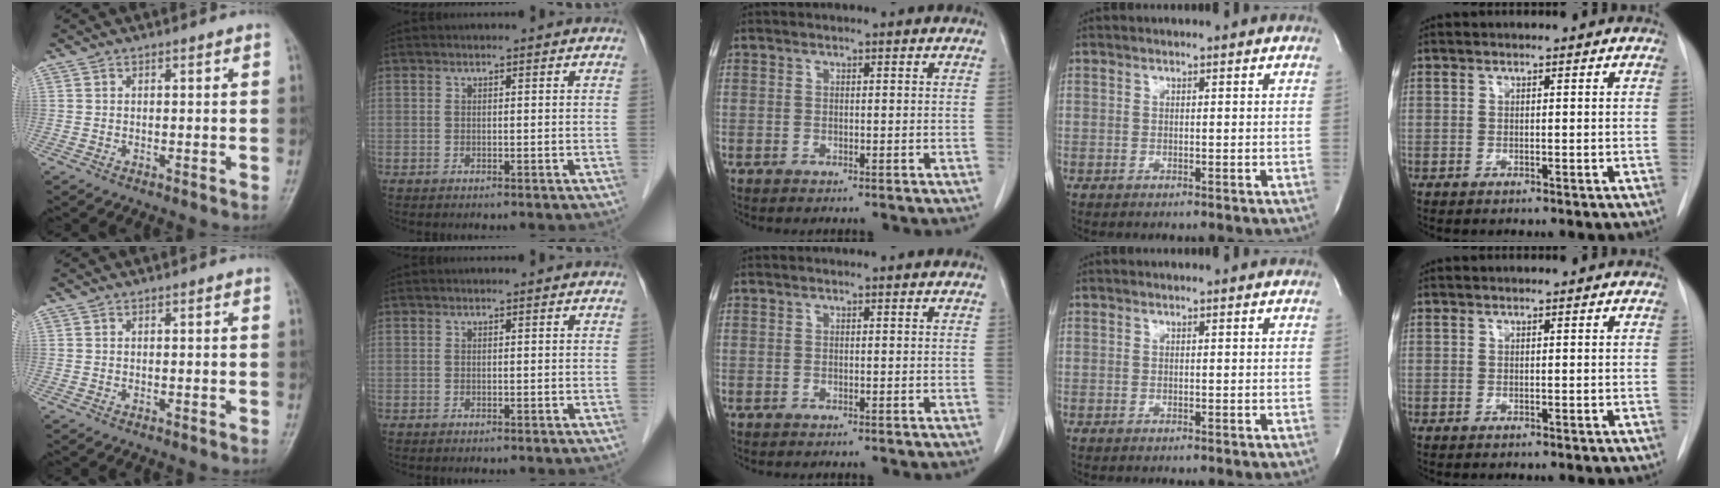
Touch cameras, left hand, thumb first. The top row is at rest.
{}